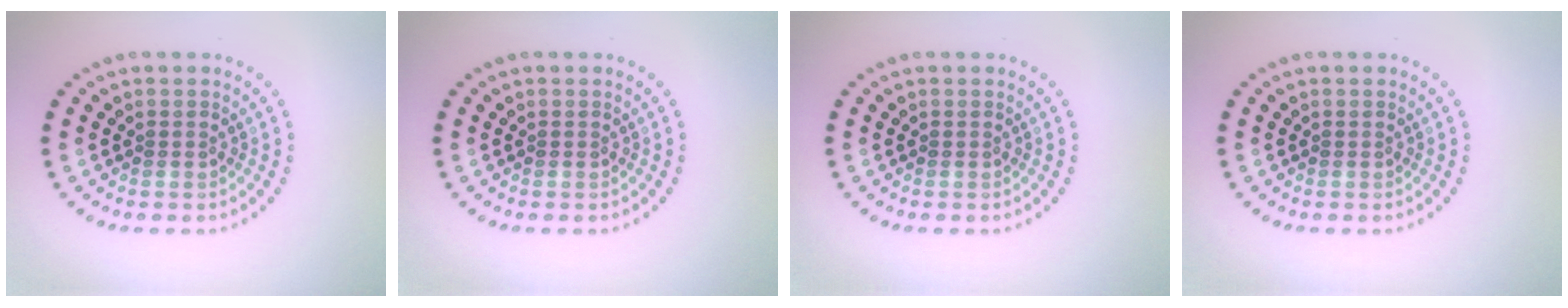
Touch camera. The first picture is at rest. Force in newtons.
{"total": 0.0}
{"total": 0.0}
{"total": 0.0}